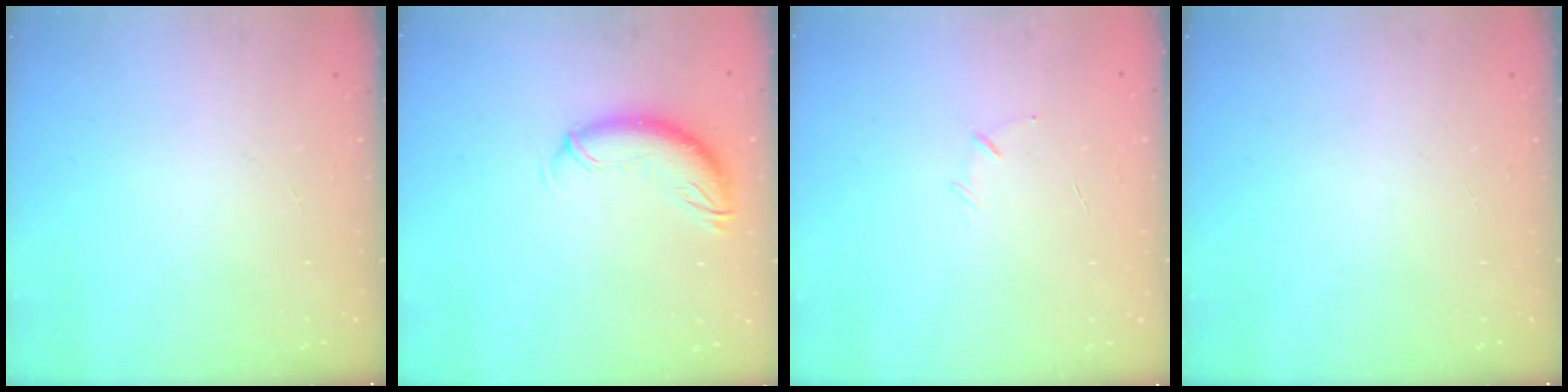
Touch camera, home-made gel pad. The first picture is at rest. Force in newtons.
{"total": 10.9, "press": 10.9, "slide": 0.9}
{"total": 4.5, "press": 4.3, "slide": 1.3}
{"total": 0.0}